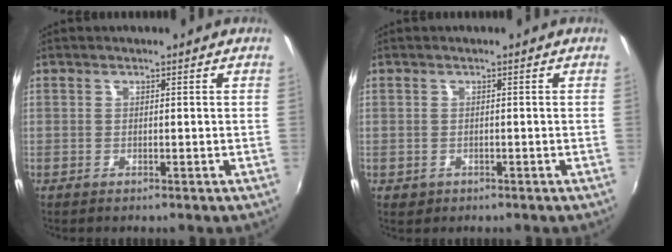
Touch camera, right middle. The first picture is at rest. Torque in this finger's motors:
{"motor_torque": [0.40, -0.20, 0.03, 0.00]}